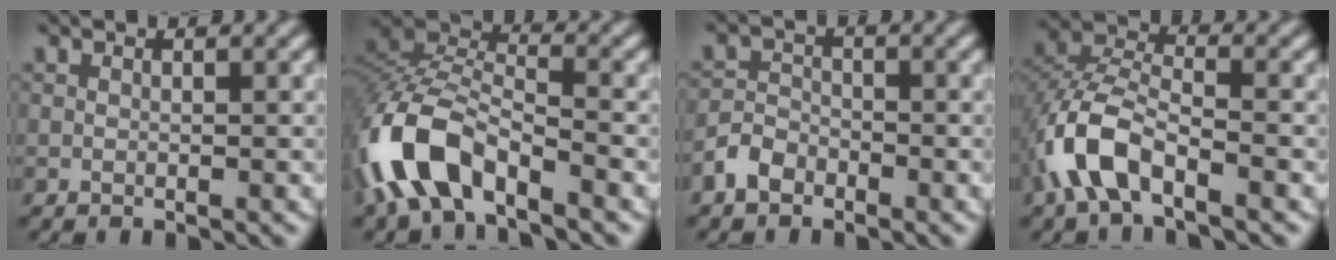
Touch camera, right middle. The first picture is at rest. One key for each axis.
{"total": 8.6, "fx": -5.2, "fy": 3.8, "fz": 5.6, "tx": -0.120, "ty": 0.001, "tz": -0.110}
{"total": 2.4, "fx": -1.6, "fy": 1.5, "fz": 0.8, "tx": -0.010, "ty": 0.007, "tz": -0.038}
{"total": 6.2, "fx": -3.3, "fy": 2.8, "fz": 4.5, "tx": -0.095, "ty": 0.004, "tz": -0.071}